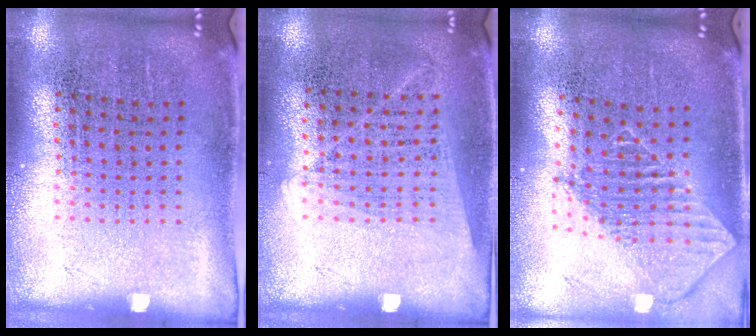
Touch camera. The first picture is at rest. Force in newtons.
{"total": 1.2, "press": 1.1, "slide": 0.6}
{"total": 2.0, "press": 1.5, "slide": 1.3}